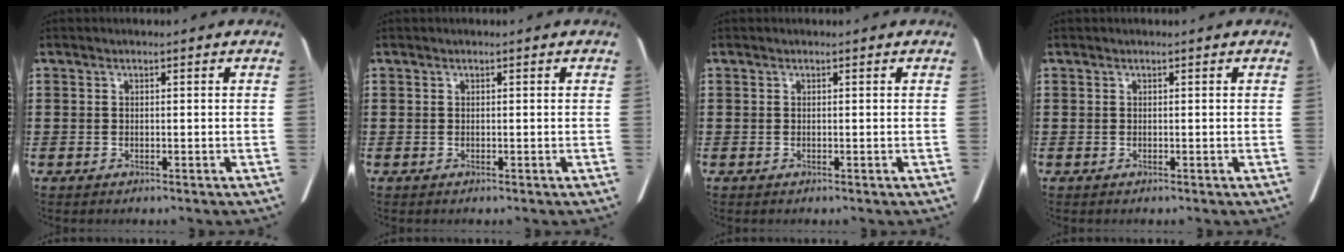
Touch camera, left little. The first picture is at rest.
{"total": 0.0}
{"total": 0.0}
{"total": 0.0}